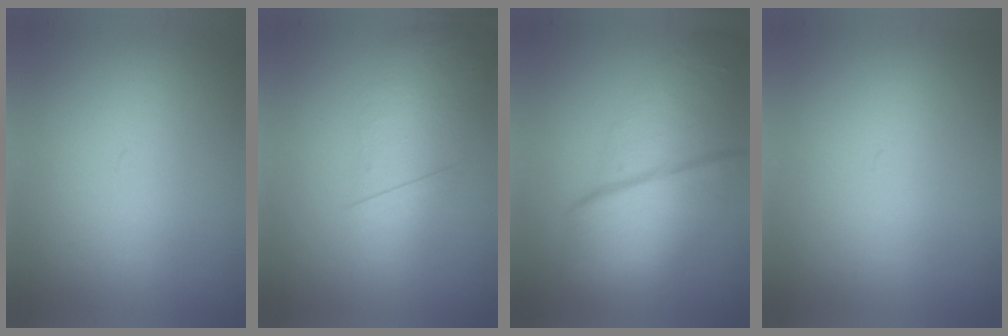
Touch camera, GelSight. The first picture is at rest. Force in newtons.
{"total": 2.8}
{"total": 5.3}
{"total": 0.0}